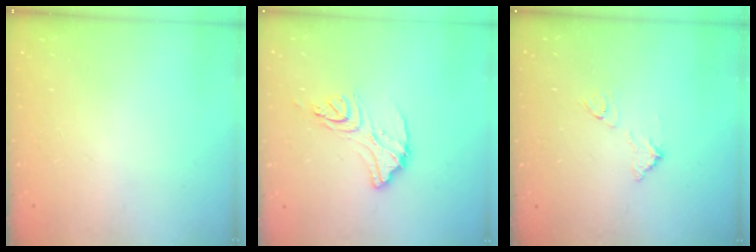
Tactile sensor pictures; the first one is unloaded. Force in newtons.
{"total": 11.8, "press": 11.8, "slide": 0.4}
{"total": 6.8, "press": 6.8, "slide": 0.3}